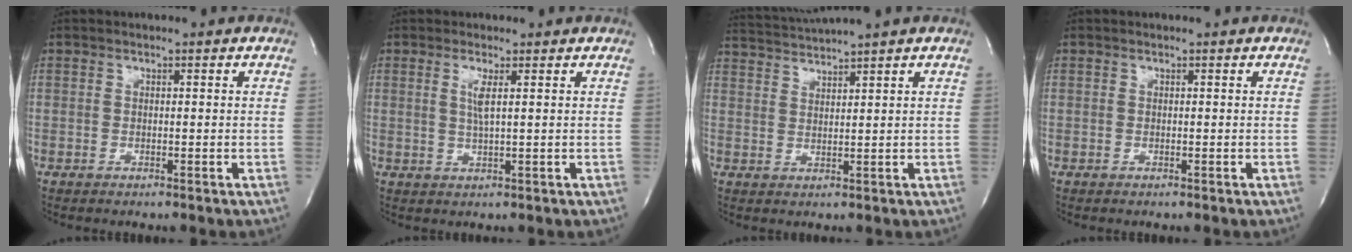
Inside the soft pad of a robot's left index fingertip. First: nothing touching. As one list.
[{"total": 2.2, "force": [0.6, -0.1, 2.1], "torque": [-0.051, -0.009, 0.013]}, {"total": 4.6, "force": [4.0, -2.1, 0.5], "torque": [-0.016, -0.007, 0.082]}, {"total": 0.0}]